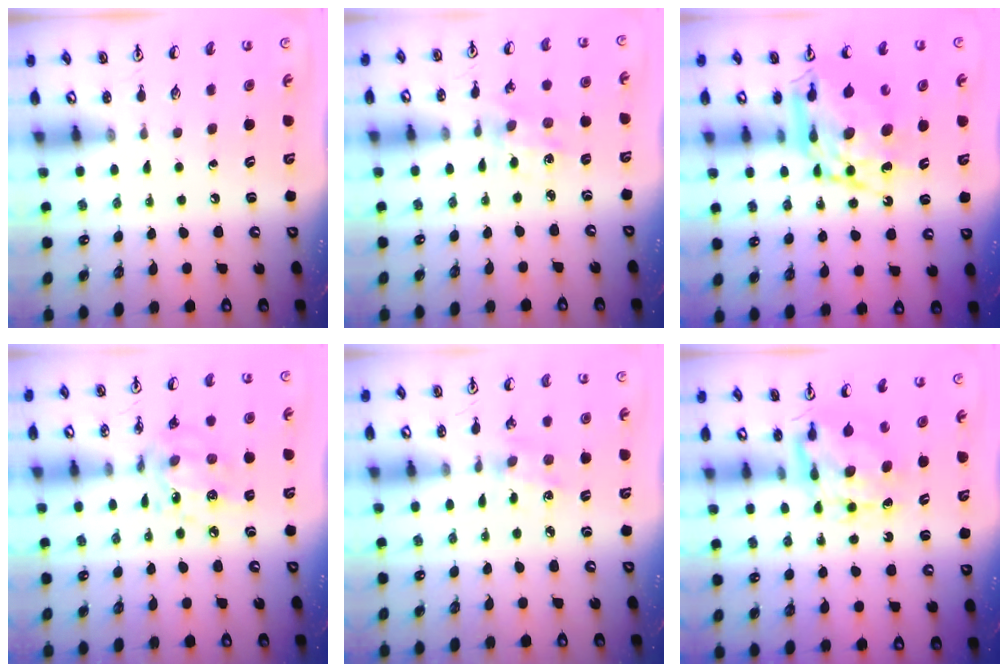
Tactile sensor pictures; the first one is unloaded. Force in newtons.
{"total": 1.3, "press": 1.3, "slide": 0.1}
{"total": 16.6, "press": 16.5, "slide": 2.1}
{"total": 10.4, "press": 10.4, "slide": 0.6}
{"total": 1.8, "press": 1.8, "slide": 0.3}
{"total": 7.8, "press": 7.7, "slide": 0.9}